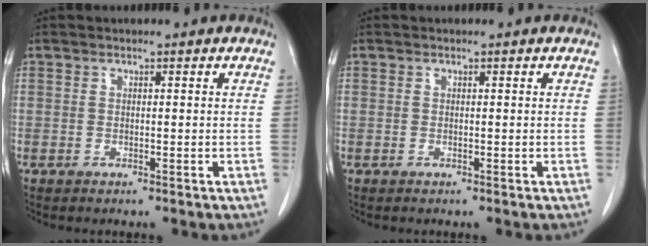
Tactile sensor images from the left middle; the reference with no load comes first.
{"total": 0.0}